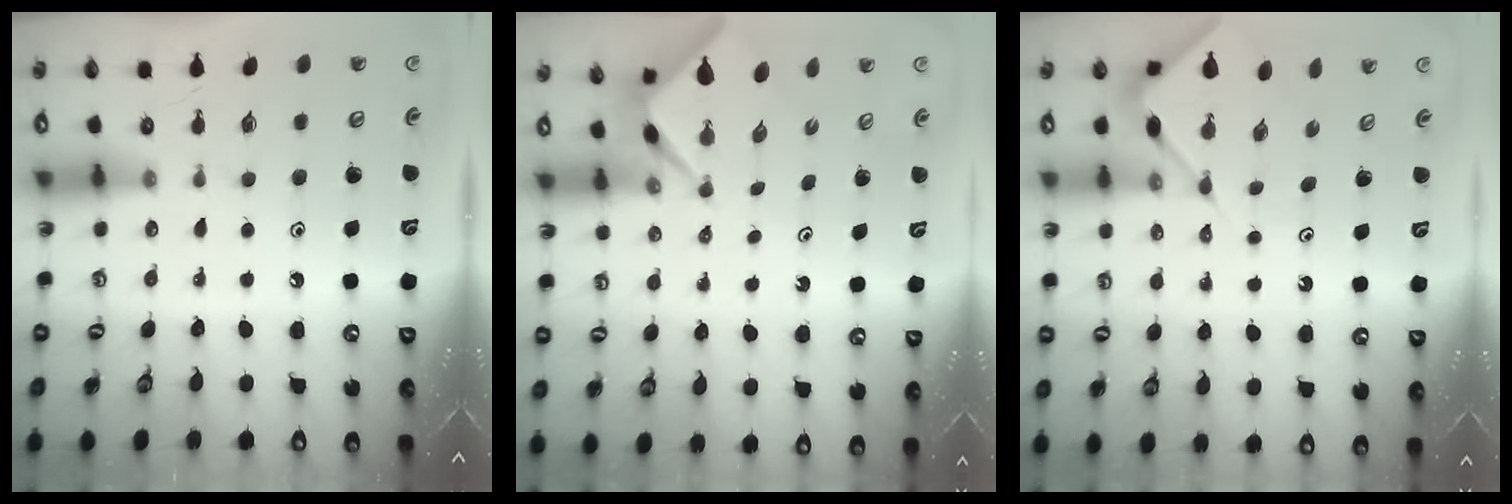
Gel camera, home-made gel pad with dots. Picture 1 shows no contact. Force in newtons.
{"total": 2.6, "press": 2.5, "slide": 0.2}
{"total": 5.6, "press": 5.5, "slide": 0.6}